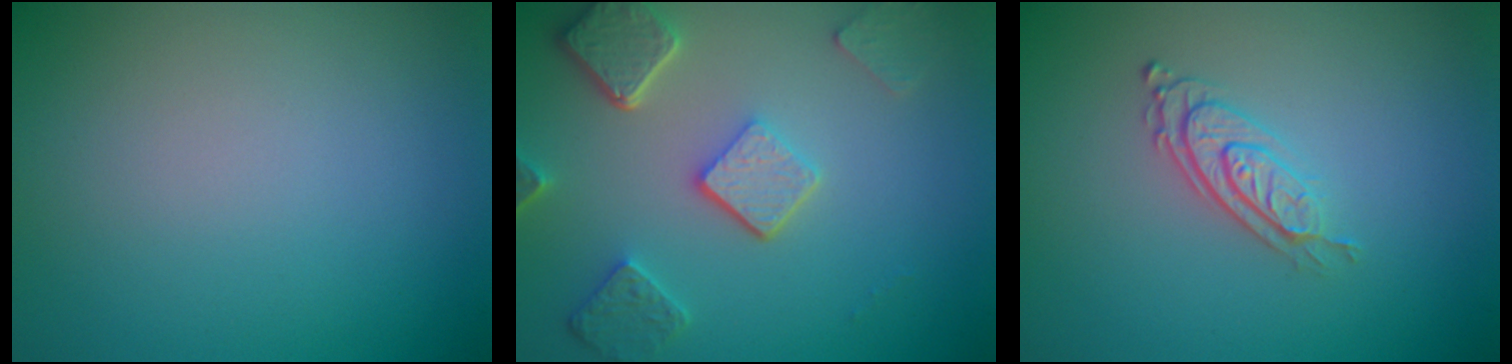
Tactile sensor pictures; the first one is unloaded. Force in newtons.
{"total": 5.3, "press": 4.1, "slide": 3.4}
{"total": 2.8, "press": 2.0, "slide": 1.9}